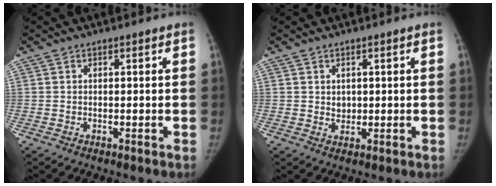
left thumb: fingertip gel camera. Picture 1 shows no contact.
{"total": 1.9, "force": [0.5, 1.6, 0.9], "torque": [-0.006, -0.004, 0.013]}